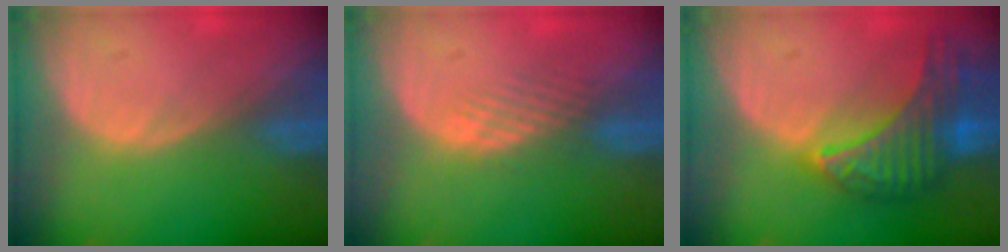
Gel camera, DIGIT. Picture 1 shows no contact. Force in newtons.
{"total": 2.9, "press": 2.3, "slide": 1.8}
{"total": 9.8, "press": 9.8, "slide": 0.6}